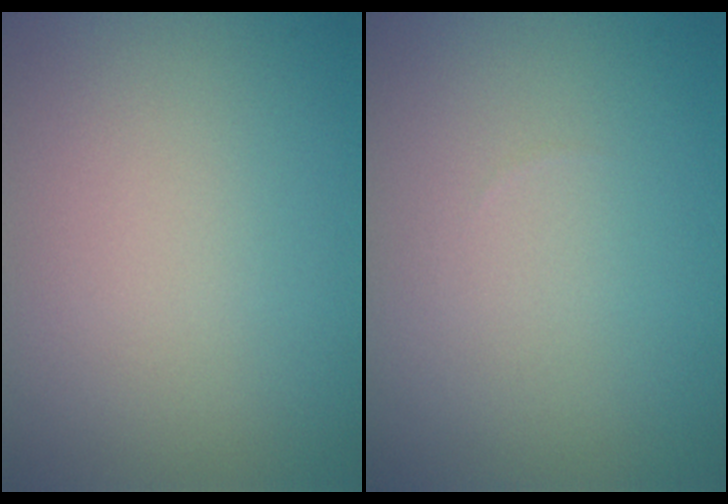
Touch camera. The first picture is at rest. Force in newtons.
{"total": 0.0}